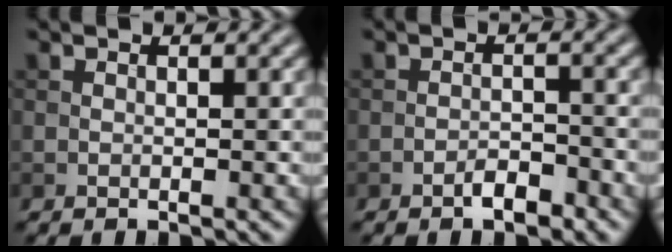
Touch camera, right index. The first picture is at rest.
{"total": 2.1, "force": [-1.5, 0.7, 1.3], "torque": [-0.016, 0.006, -0.027]}